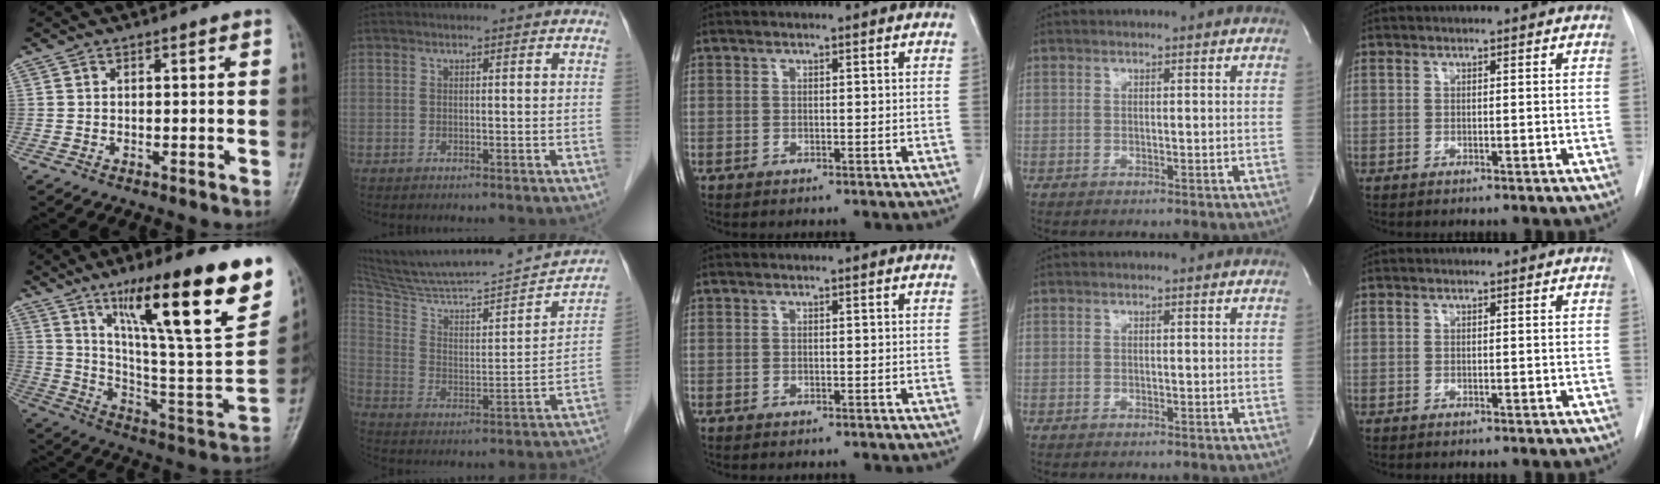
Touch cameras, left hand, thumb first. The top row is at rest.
{"thumb": {"total": 31.2, "force": [16.6, 5.8, 25.8], "torque": [-0.360, -0.047, 0.273]}, "index": {"total": 24.1, "force": [22.3, 1.3, 9.1], "torque": [-0.145, -0.029, 0.336]}}